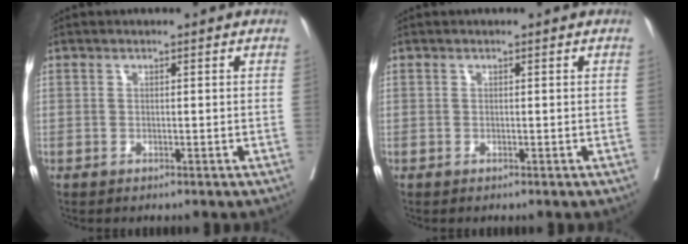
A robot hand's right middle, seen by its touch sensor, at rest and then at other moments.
{"total": 0.0}